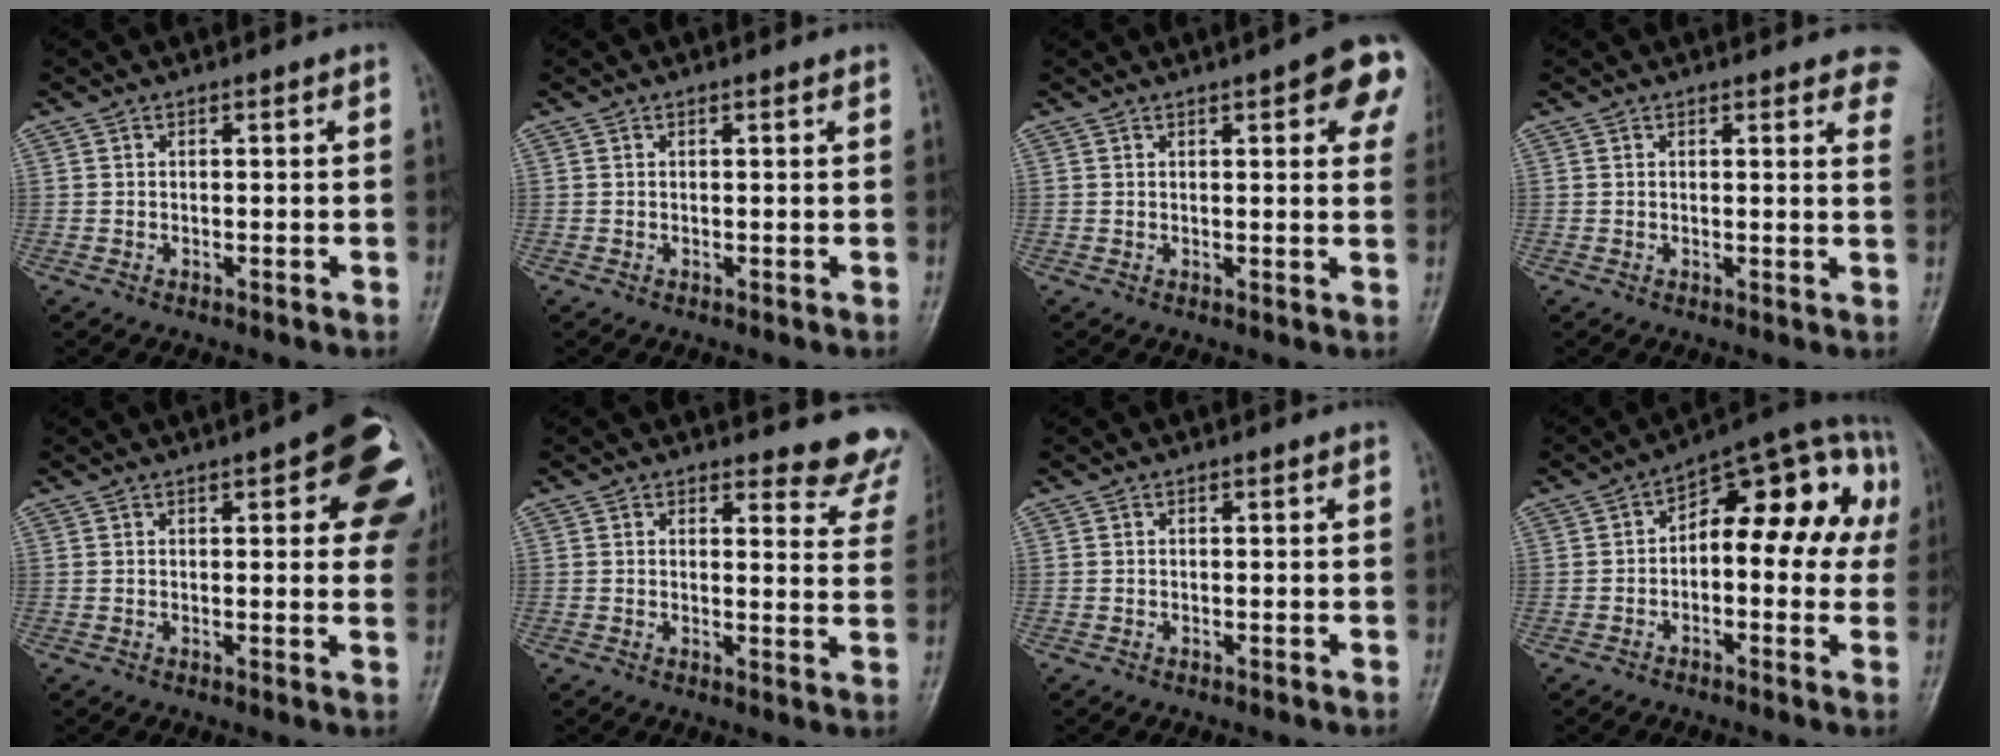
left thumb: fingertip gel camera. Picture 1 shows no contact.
{"total": 0.6, "force": [0.5, 0.0, 0.3], "torque": [-0.007, 0.001, 0.005]}
{"total": 9.7, "force": [4.2, 2.8, 8.2], "torque": [-0.070, -0.007, 0.042]}
{"total": 7.3, "force": [5.8, 2.3, 3.9], "torque": [-0.015, -0.020, 0.048]}
{"total": 15.4, "force": [5.3, 5.4, 13.5], "torque": [-0.132, -0.012, 0.050]}
{"total": 9.7, "force": [9.3, 2.7, 0.3], "torque": [0.044, -0.086, 0.072]}
{"total": 0.0}
{"total": 17.4, "force": [1.5, 9.0, 14.9], "torque": [-0.152, 0.053, 0.012]}